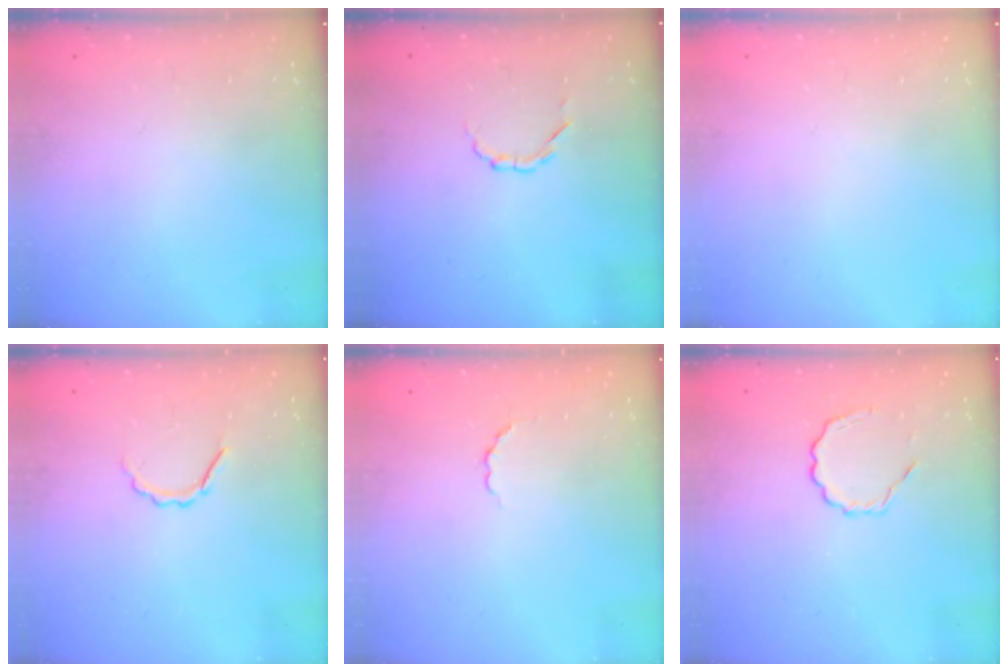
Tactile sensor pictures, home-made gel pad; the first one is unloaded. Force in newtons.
{"total": 2.3, "press": 2.2, "slide": 0.8}
{"total": 0.0}
{"total": 4.0, "press": 3.9, "slide": 1.0}
{"total": 2.4, "press": 2.2, "slide": 1.0}
{"total": 3.8, "press": 3.6, "slide": 1.1}